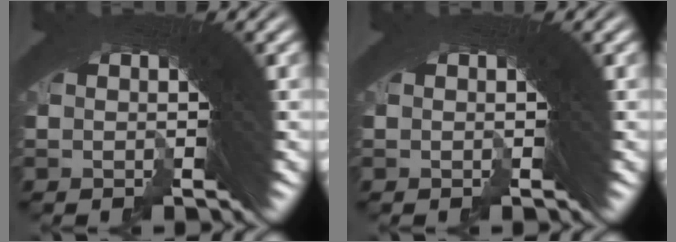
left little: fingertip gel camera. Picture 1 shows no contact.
{"total": 0.0}